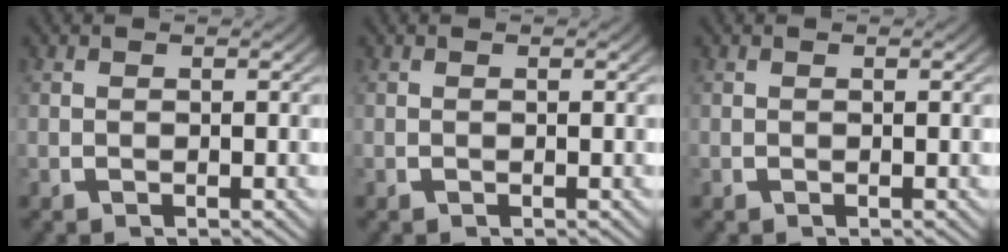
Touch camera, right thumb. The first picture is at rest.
{"total": 0.0}
{"total": 0.0}